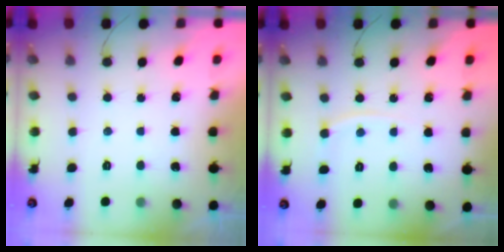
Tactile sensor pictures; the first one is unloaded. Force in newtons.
{"total": 3.7, "press": 3.7, "slide": 0.4}